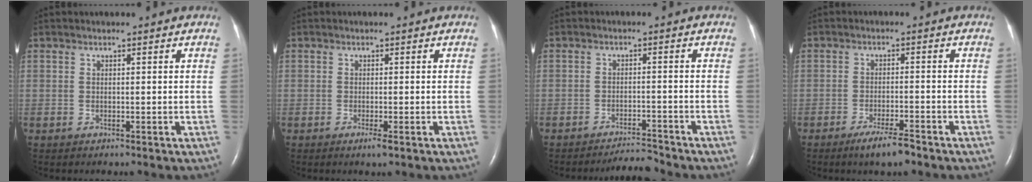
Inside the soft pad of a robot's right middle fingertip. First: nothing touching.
{"total": 1.3, "force": [-0.7, 0.1, 1.0], "torque": [-0.021, -0.003, -0.013]}
{"total": 3.5, "force": [-3.4, -0.7, 0.0], "torque": [-0.003, -0.011, -0.054]}
{"total": 4.9, "force": [-3.6, 0.5, 3.3], "torque": [-0.063, -0.008, -0.061]}